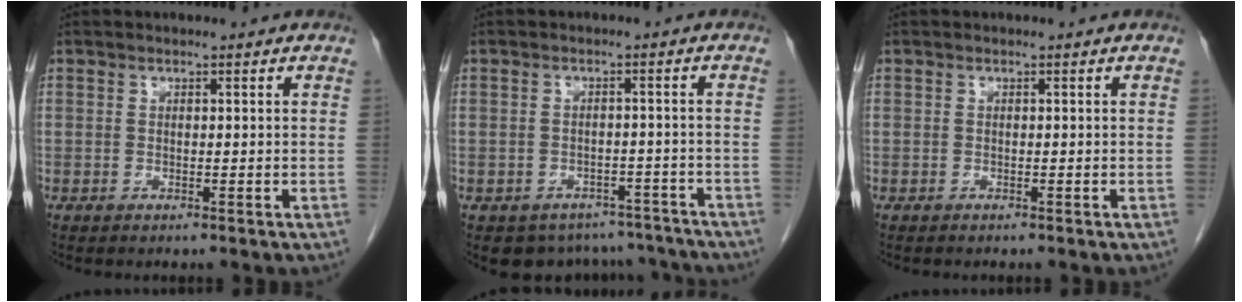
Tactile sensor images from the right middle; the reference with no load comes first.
{"total": 8.6, "force": [-7.3, 4.6, 0.6], "torque": [0.009, 0.021, -0.080]}
{"total": 0.0}